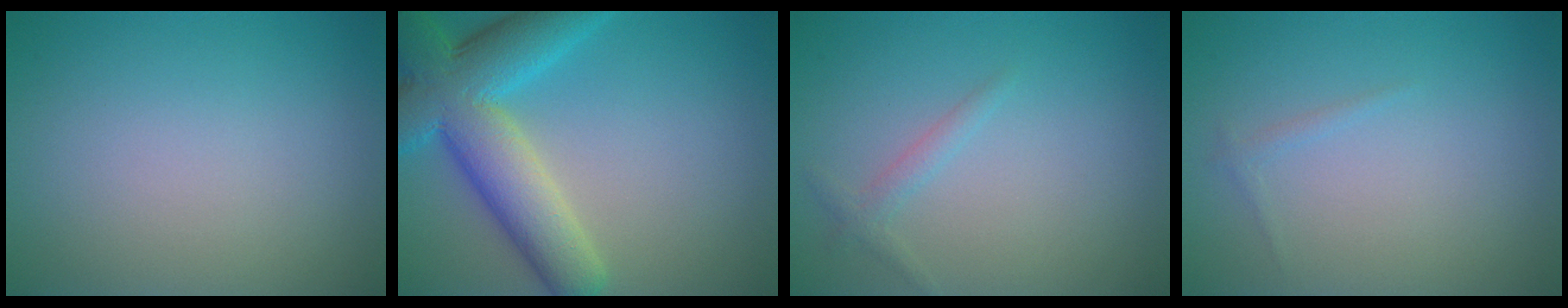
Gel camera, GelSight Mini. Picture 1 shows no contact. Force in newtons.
{"total": 9.5, "press": 9.4, "slide": 0.5}
{"total": 1.1, "press": 1.1, "slide": 0.0}
{"total": 0.6, "press": 0.6, "slide": 0.0}